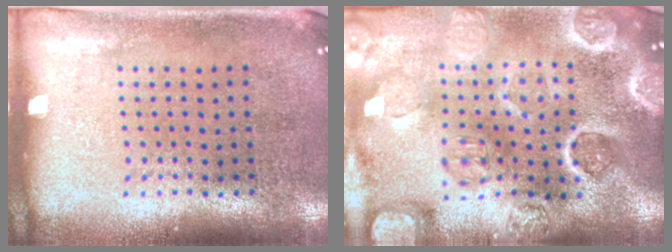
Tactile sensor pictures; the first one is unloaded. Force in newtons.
{"total": 5.1, "press": 4.4, "slide": 2.5}